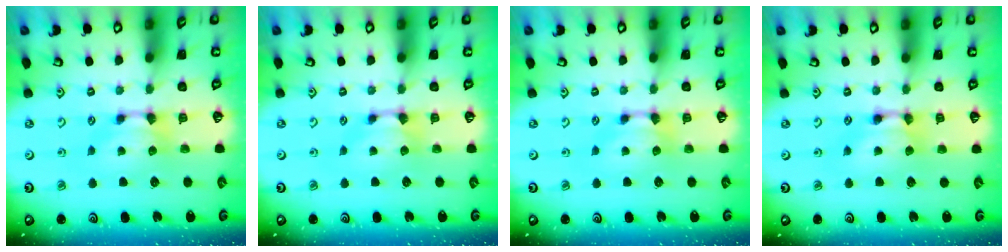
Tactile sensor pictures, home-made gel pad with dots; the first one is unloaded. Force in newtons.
{"total": 0.0}
{"total": 0.0}
{"total": 1.7, "press": 1.7, "slide": 0.2}